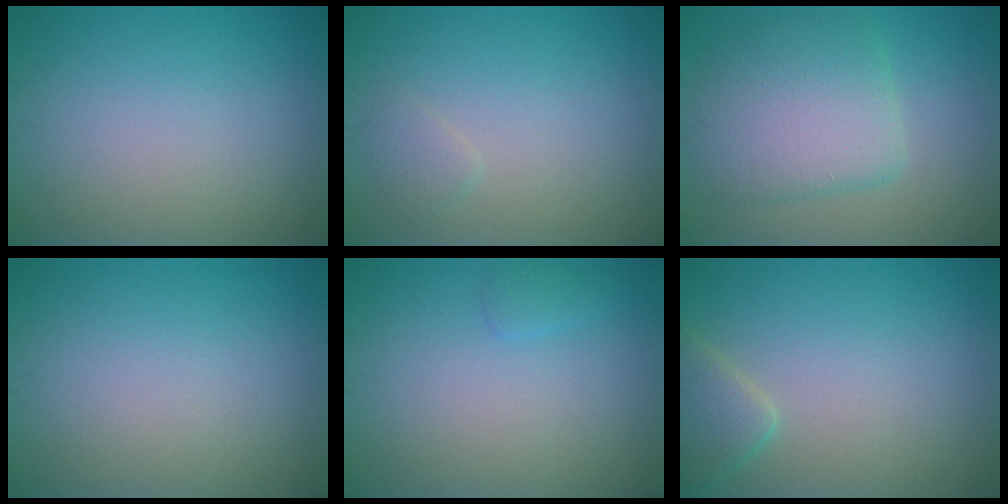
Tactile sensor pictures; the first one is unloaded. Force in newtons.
{"total": 1.1, "press": 1.1, "slide": 0.1}
{"total": 6.4, "press": 6.4, "slide": 0.2}
{"total": 0.0}
{"total": 0.9, "press": 0.9, "slide": 0.1}
{"total": 2.8, "press": 2.8, "slide": 0.1}